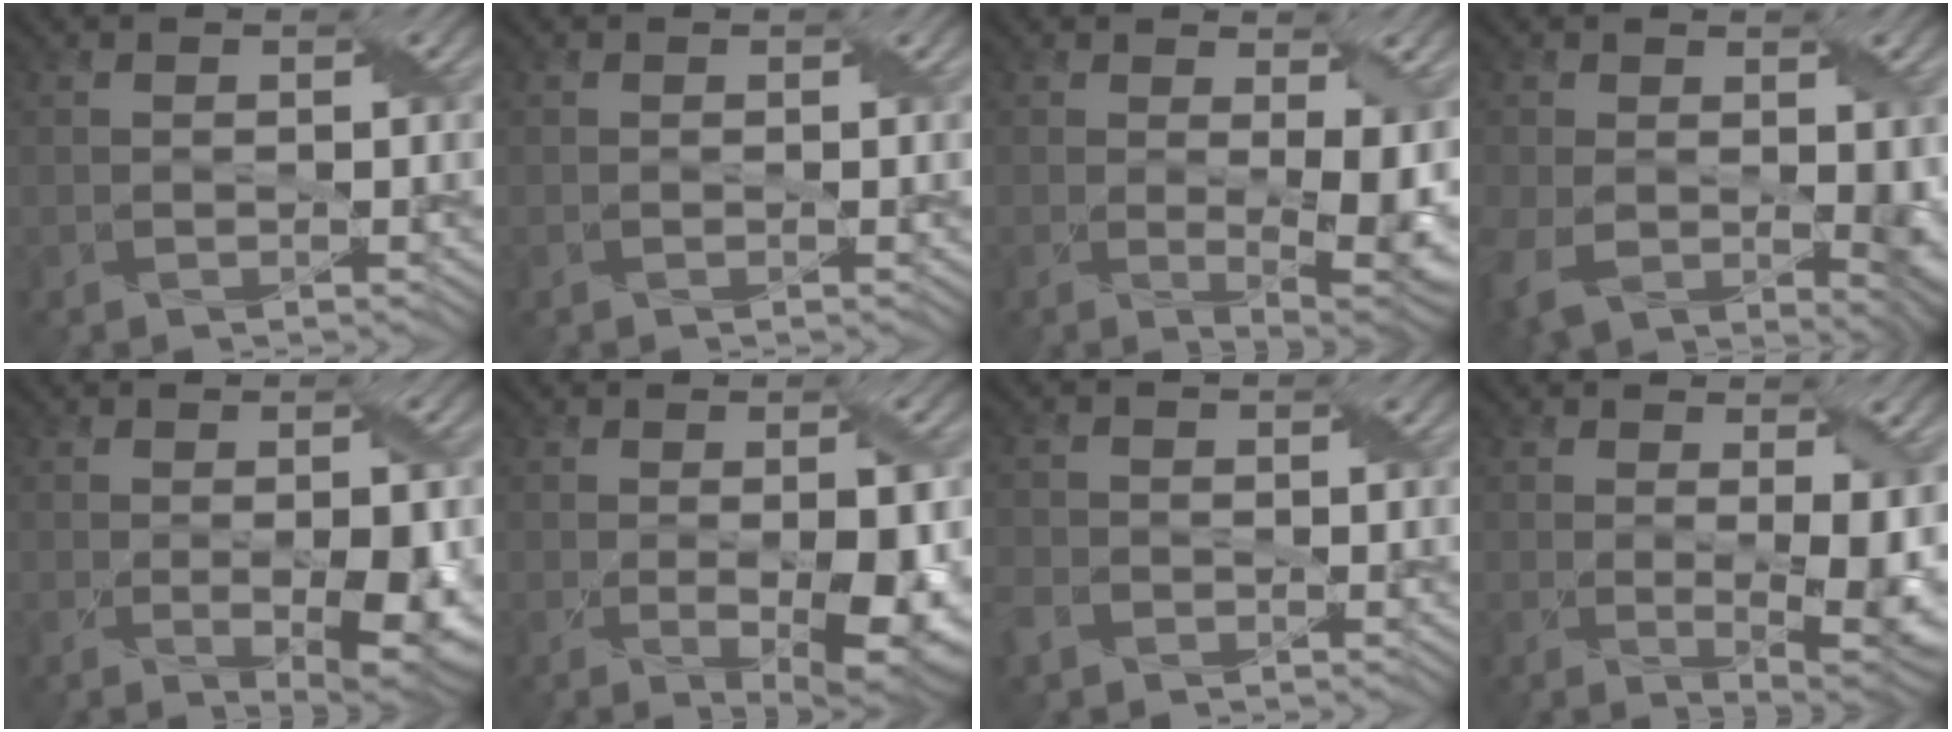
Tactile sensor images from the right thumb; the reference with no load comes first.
{"total": 0.0}
{"total": 6.9, "force": [0.1, 2.7, 6.4], "torque": [-0.105, -0.020, 0.015]}
{"total": 8.9, "force": [-1.1, 6.0, 6.5], "torque": [-0.151, -0.041, 0.000]}
{"total": 6.4, "force": [-1.1, 2.5, 5.7], "torque": [-0.093, -0.021, -0.005]}
{"total": 8.1, "force": [-1.4, 3.0, 7.4], "torque": [-0.118, -0.024, -0.004]}
{"total": 2.7, "force": [-1.7, 1.8, 1.1], "torque": [-0.035, -0.004, -0.046]}
{"total": 6.1, "force": [-0.1, 2.2, 5.7], "torque": [-0.098, -0.019, 0.011]}